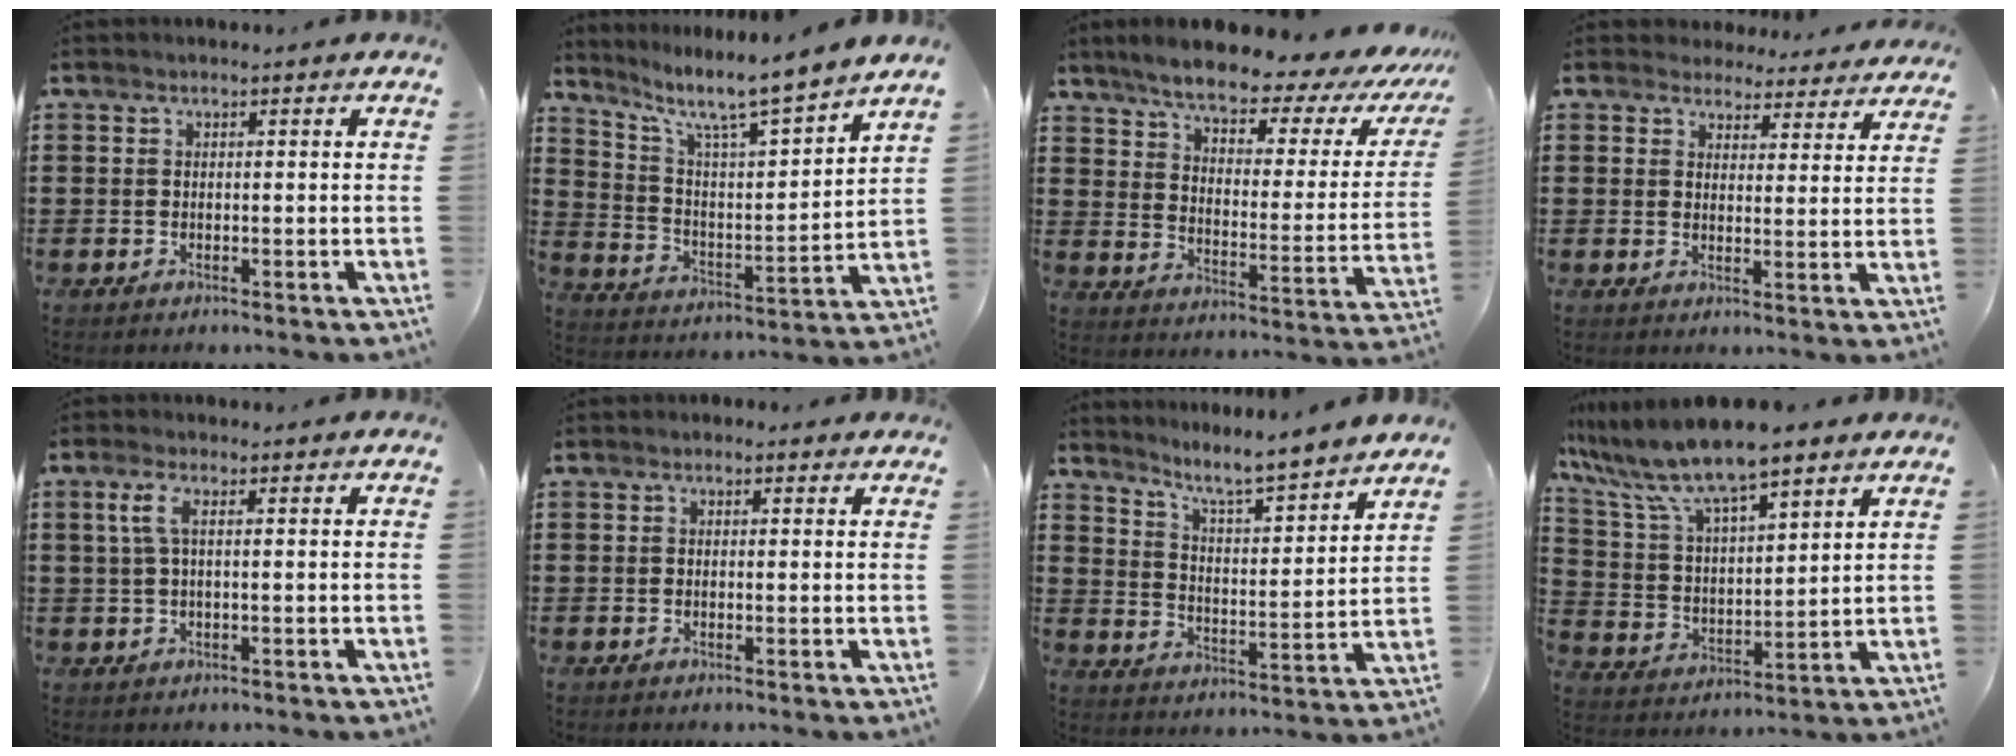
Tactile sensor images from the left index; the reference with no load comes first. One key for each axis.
{"total": 7.2, "fx": 6.2, "fy": 0.1, "fz": 3.6, "tx": -0.098, "ty": -0.047, "tz": 0.097}
{"total": 7.0, "fx": 6.0, "fy": 1.0, "fz": 3.4, "tx": -0.088, "ty": -0.041, "tz": 0.096}
{"total": 3.9, "fx": 3.7, "fy": 1.1, "fz": 0.3, "tx": -0.024, "ty": -0.010, "tz": 0.068}
{"total": 3.2, "fx": 0.6, "fy": 0.9, "fz": 3.0, "tx": -0.069, "ty": 0.002, "tz": 0.007}
{"total": 0.7, "fx": 0.1, "fy": 0.6, "fz": 0.3, "tx": -0.009, "ty": 0.005, "tz": 0.002}
{"total": 6.5, "fx": 5.9, "fy": -0.4, "fz": 2.7, "tx": -0.077, "ty": -0.047, "tz": 0.096}
{"total": 9.3, "fx": 7.7, "fy": 1.7, "fz": 4.9, "tx": -0.126, "ty": -0.032, "tz": 0.132}